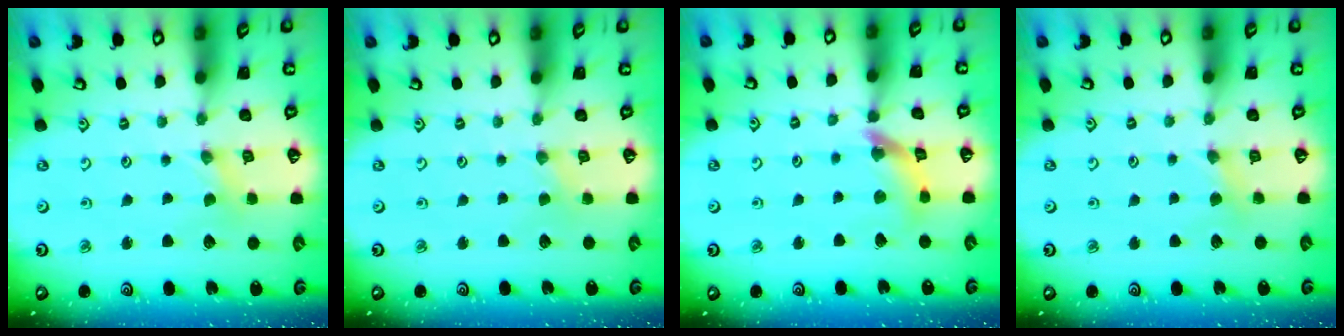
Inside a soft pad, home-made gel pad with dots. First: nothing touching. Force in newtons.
{"total": 0.0}
{"total": 10.3, "press": 10.2, "slide": 1.1}
{"total": 2.5, "press": 2.5, "slide": 0.3}